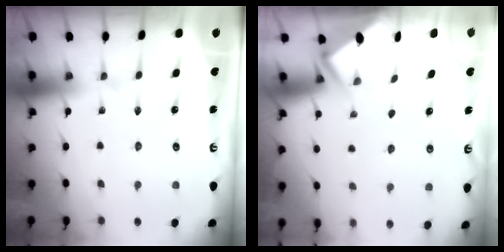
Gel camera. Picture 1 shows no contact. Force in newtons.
{"total": 3.0, "press": 2.9, "slide": 0.4}